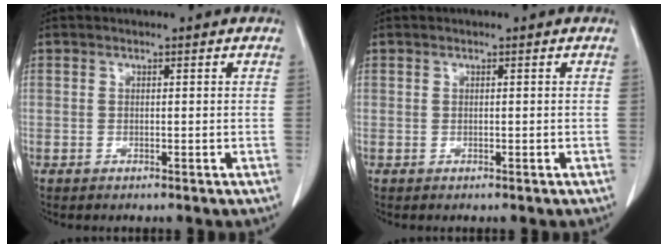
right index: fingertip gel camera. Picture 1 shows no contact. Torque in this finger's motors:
{"motor_torque": [0.00, 0.00, 0.00, 0.00]}